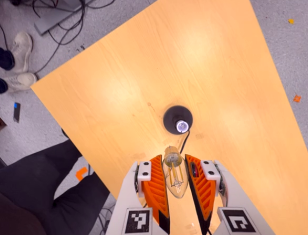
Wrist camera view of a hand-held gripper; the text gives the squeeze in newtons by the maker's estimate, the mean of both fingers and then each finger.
{"total": 13.9, "left": 15.2, "right": 12.6}